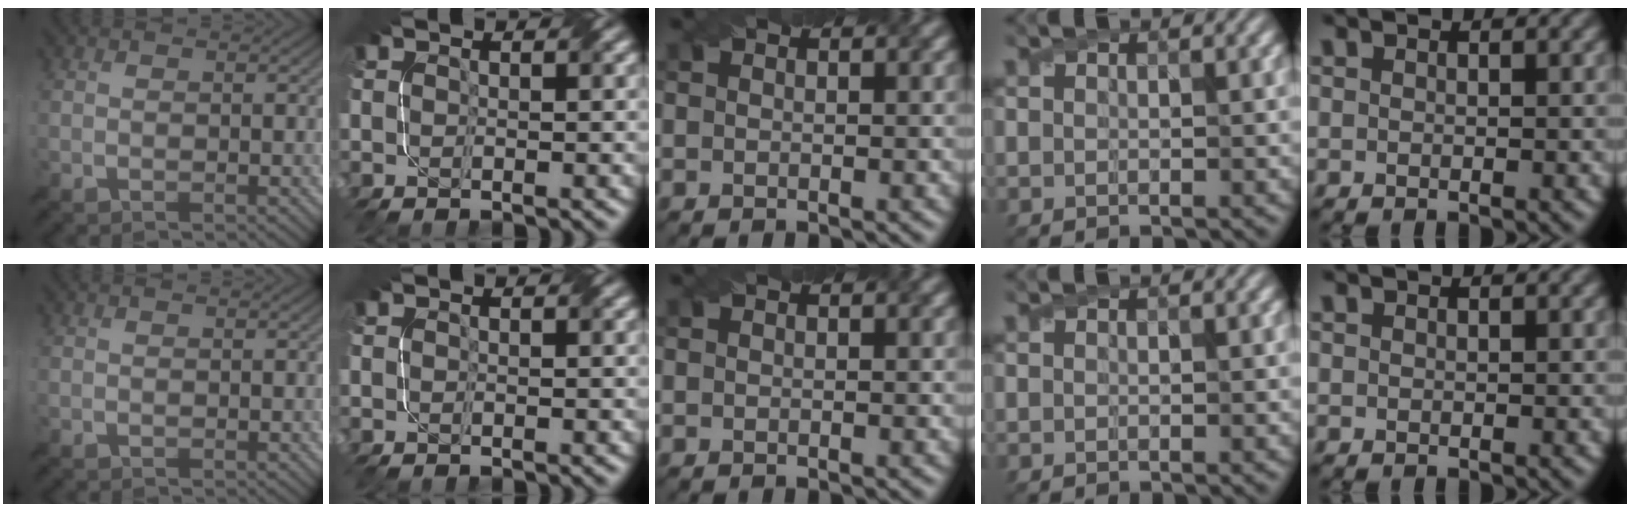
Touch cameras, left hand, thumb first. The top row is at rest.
{"middle": {"total": 1.0, "force": [-0.7, -0.4, -0.5], "torque": [0.004, 0.006, -0.006]}, "little": {"total": 0.7, "force": [0.1, -0.3, -0.6], "torque": [0.003, -0.002, 0.006]}}